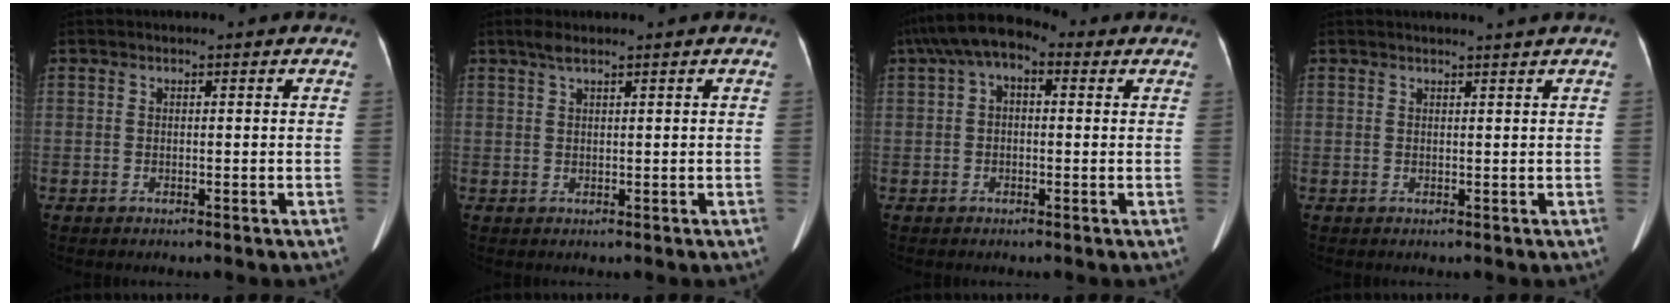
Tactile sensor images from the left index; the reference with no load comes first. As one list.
[{"total": 1.6, "force": [1.2, 0.0, 1.1], "torque": [-0.026, 0.013, 0.029]}, {"total": 7.8, "force": [3.2, 3.9, 6.0], "torque": [-0.112, 0.049, 0.050]}, {"total": 2.4, "force": [2.1, -0.7, 0.9], "torque": [-0.011, 0.001, 0.029]}]